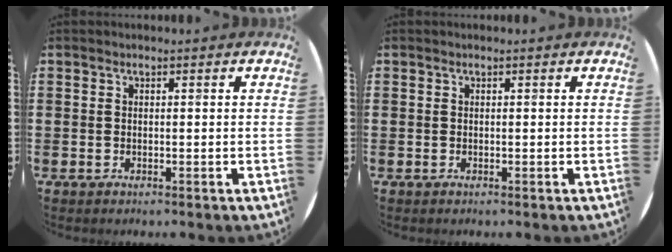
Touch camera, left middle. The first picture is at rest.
{"total": 0.0}